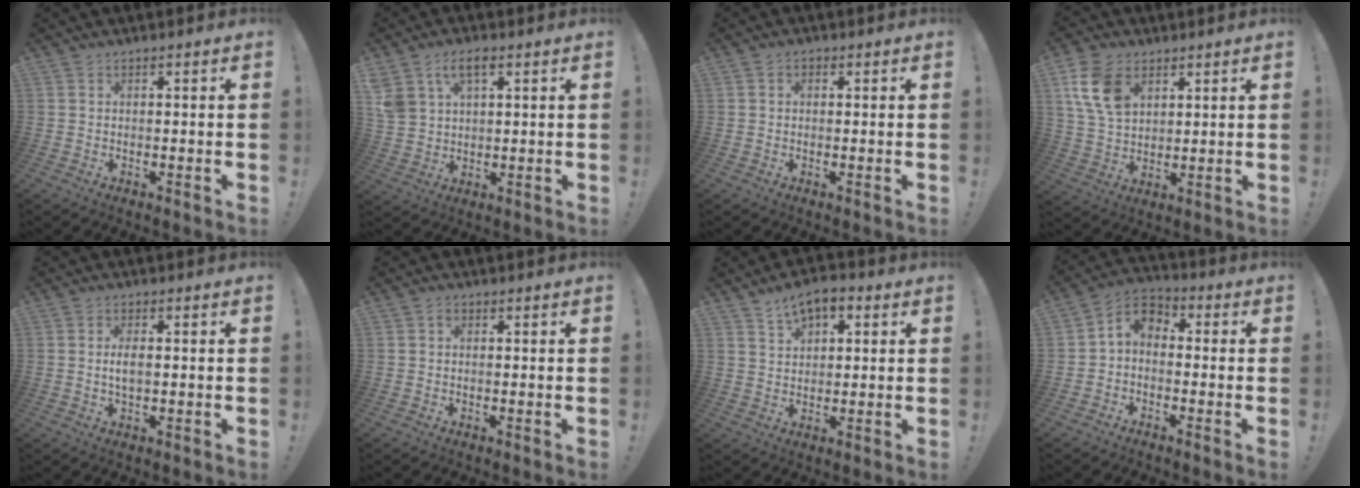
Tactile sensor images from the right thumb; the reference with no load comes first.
{"total": 8.3, "force": [4.1, 5.0, 5.2], "torque": [-0.093, -0.001, 0.080]}
{"total": 1.3, "force": [-0.2, 1.1, 0.7], "torque": [-0.012, 0.005, -0.004]}
{"total": 12.5, "force": [5.6, 8.4, 7.3], "torque": [-0.135, -0.006, 0.111]}
{"total": 3.4, "force": [-0.1, 1.3, 3.1], "torque": [-0.059, 0.000, -0.006]}
{"total": 0.7, "force": [-0.1, 0.4, 0.5], "torque": [-0.005, 0.001, -0.004]}
{"total": 6.8, "force": [4.0, 4.0, 3.9], "torque": [-0.054, -0.017, 0.071]}
{"total": 5.2, "force": [-1.4, 3.8, 3.2], "torque": [-0.071, 0.016, -0.021]}